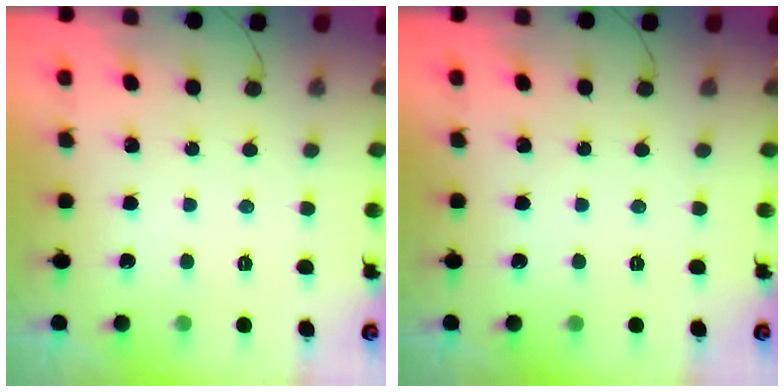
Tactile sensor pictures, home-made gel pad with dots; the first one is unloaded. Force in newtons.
{"total": 0.0}